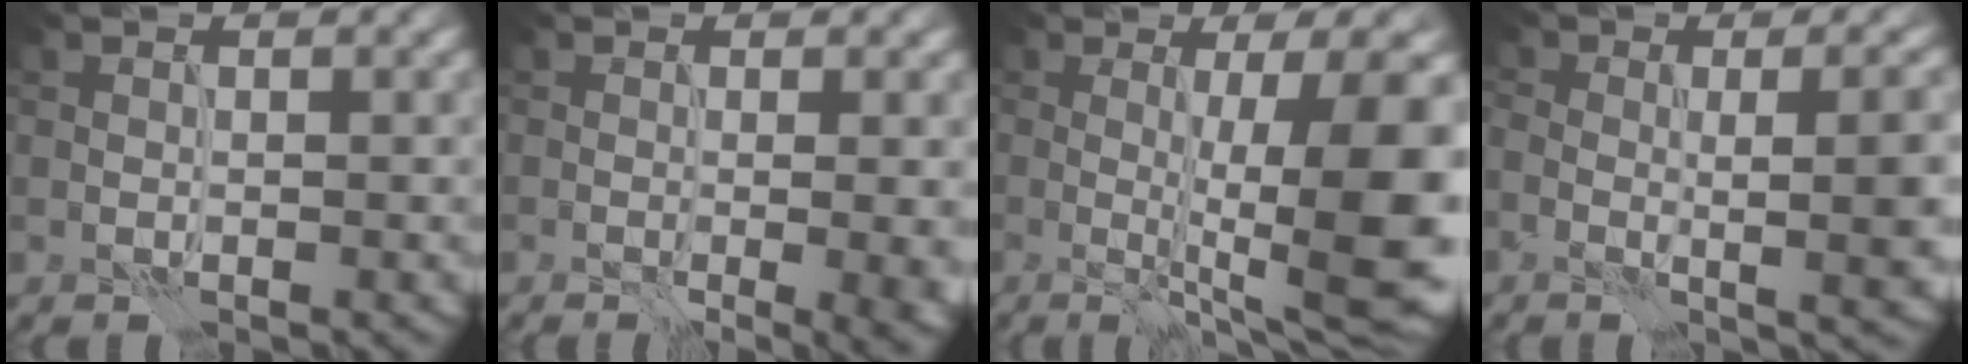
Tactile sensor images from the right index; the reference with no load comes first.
{"total": 6.8, "force": [-0.2, 3.5, 5.8], "torque": [0.001, 0.007, -0.002]}
{"total": 10.6, "force": [-0.8, 2.3, 10.3], "torque": [-0.133, -0.001, -0.011]}
{"total": 7.4, "force": [-0.7, 3.1, 6.7], "torque": [-0.079, -0.009, -0.005]}